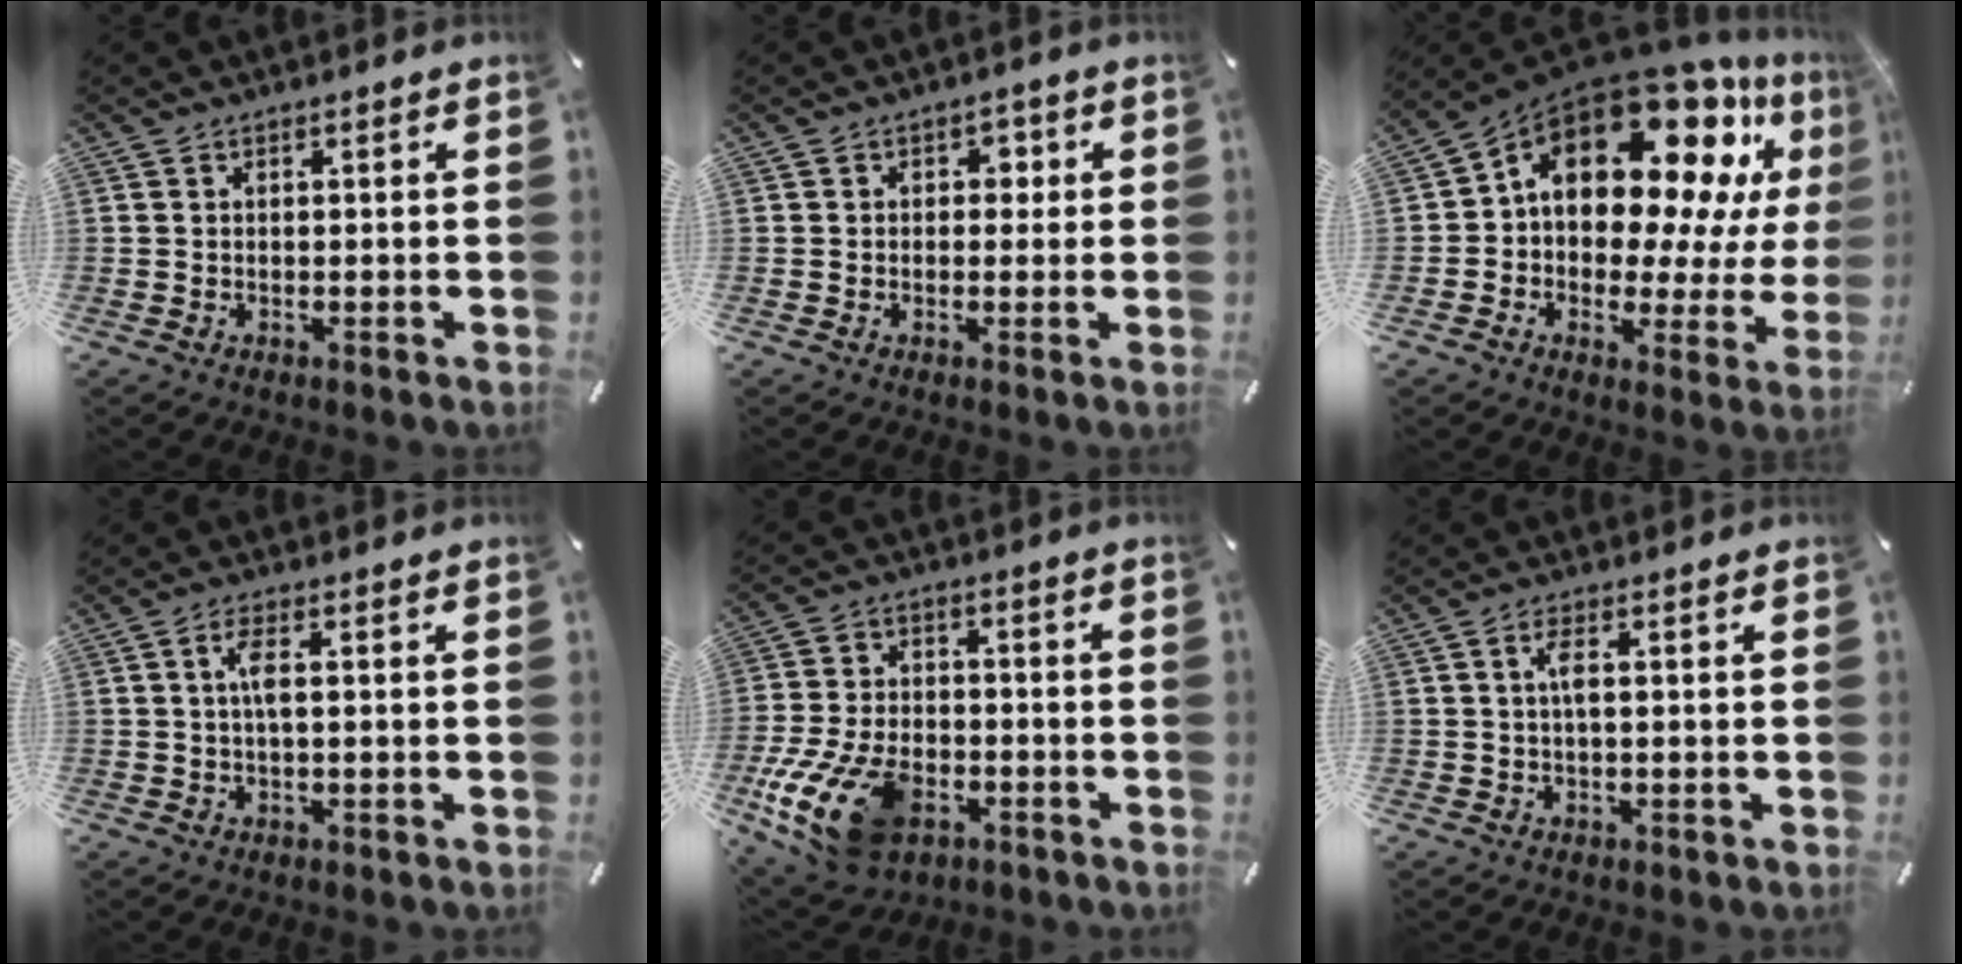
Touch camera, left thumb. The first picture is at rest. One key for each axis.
{"total": 2.5, "fx": -0.1, "fy": 2.1, "fz": 1.3, "tx": -0.012, "ty": 0.003, "tz": -0.011}
{"total": 19.3, "fx": 10.4, "fy": 11.4, "fz": 11.6, "tx": -0.198, "ty": -0.091, "tz": 0.171}
{"total": 3.8, "fx": 0.3, "fy": 0.8, "fz": 3.7, "tx": -0.079, "ty": -0.002, "tz": 0.000}
{"total": 17.2, "fx": -7.4, "fy": 10.5, "fz": 11.4, "tx": -0.219, "ty": 0.037, "tz": -0.120}
{"total": 2.9, "fx": 0.2, "fy": 0.6, "fz": 2.8, "tx": -0.055, "ty": 0.001, "tz": 0.002}